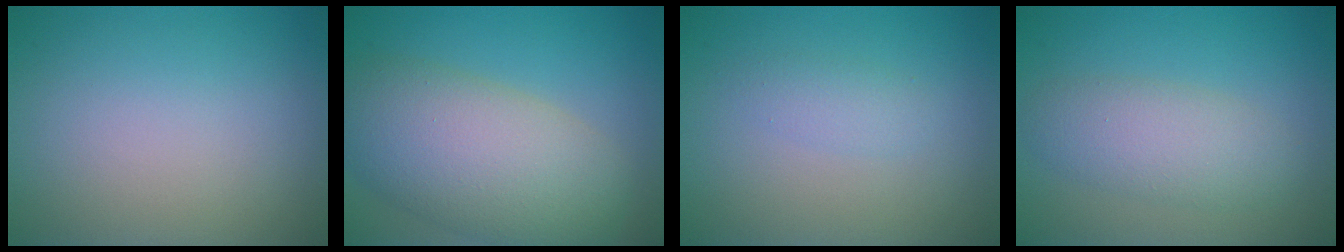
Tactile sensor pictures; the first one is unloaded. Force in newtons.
{"total": 9.6, "press": 9.6, "slide": 0.4}
{"total": 1.4, "press": 1.4, "slide": 0.0}
{"total": 3.9, "press": 3.9, "slide": 0.1}